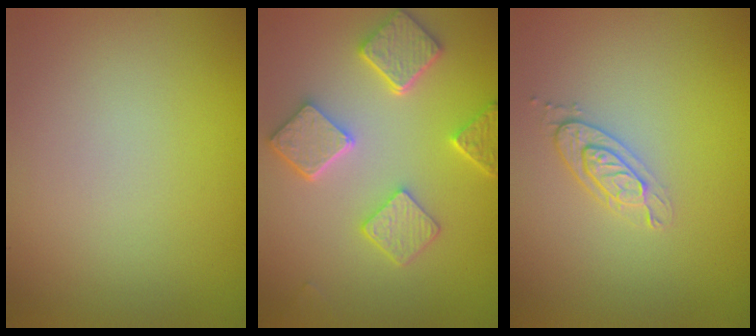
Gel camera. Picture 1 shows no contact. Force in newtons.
{"total": 5.5, "press": 4.4, "slide": 3.2}
{"total": 2.1, "press": 1.9, "slide": 0.9}